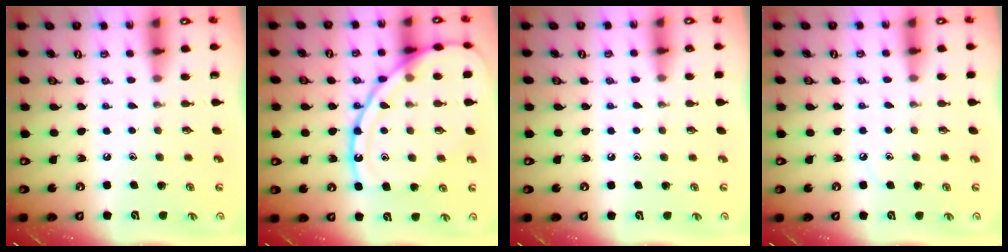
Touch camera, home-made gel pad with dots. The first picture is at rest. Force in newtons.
{"total": 18.8, "press": 18.7, "slide": 2.0}
{"total": 3.8, "press": 3.7, "slide": 0.5}
{"total": 4.5, "press": 4.5, "slide": 0.8}